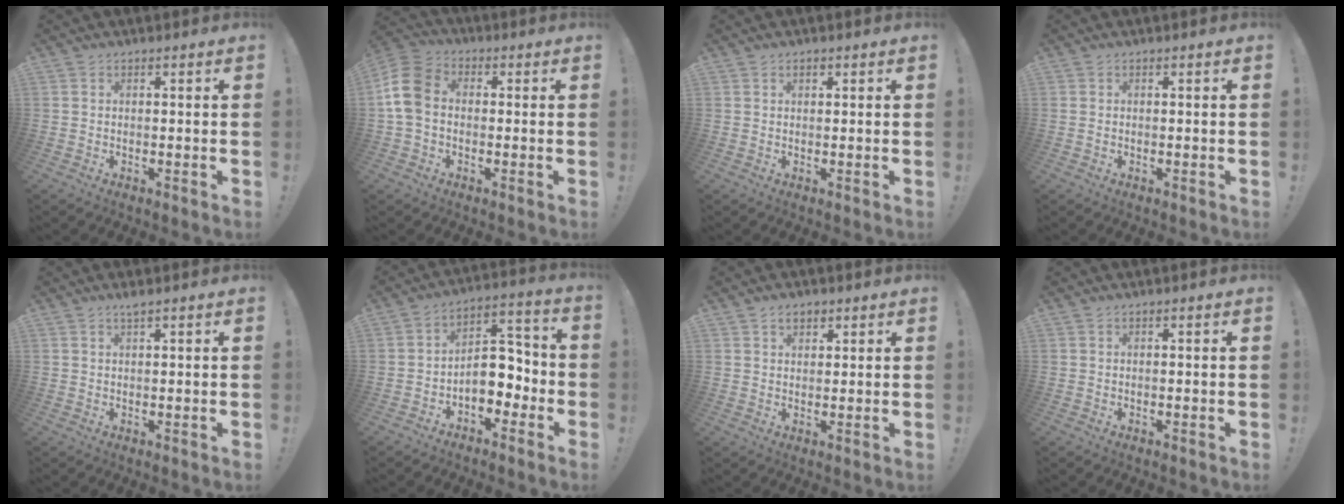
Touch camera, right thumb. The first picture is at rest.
{"total": 10.9, "force": [-0.2, 7.9, 7.4], "torque": [-0.158, 0.021, 0.003]}
{"total": 0.9, "force": [0.5, 0.5, 0.6], "torque": [-0.012, 0.002, 0.009]}
{"total": 0.0}
{"total": 1.7, "force": [1.6, 0.0, 0.8], "torque": [-0.010, -0.004, 0.025]}
{"total": 11.0, "force": [-3.7, 7.6, 7.0], "torque": [-0.107, 0.019, -0.061]}
{"total": 2.9, "force": [1.6, 1.9, 1.4], "torque": [-0.016, -0.003, 0.027]}
{"total": 0.0}